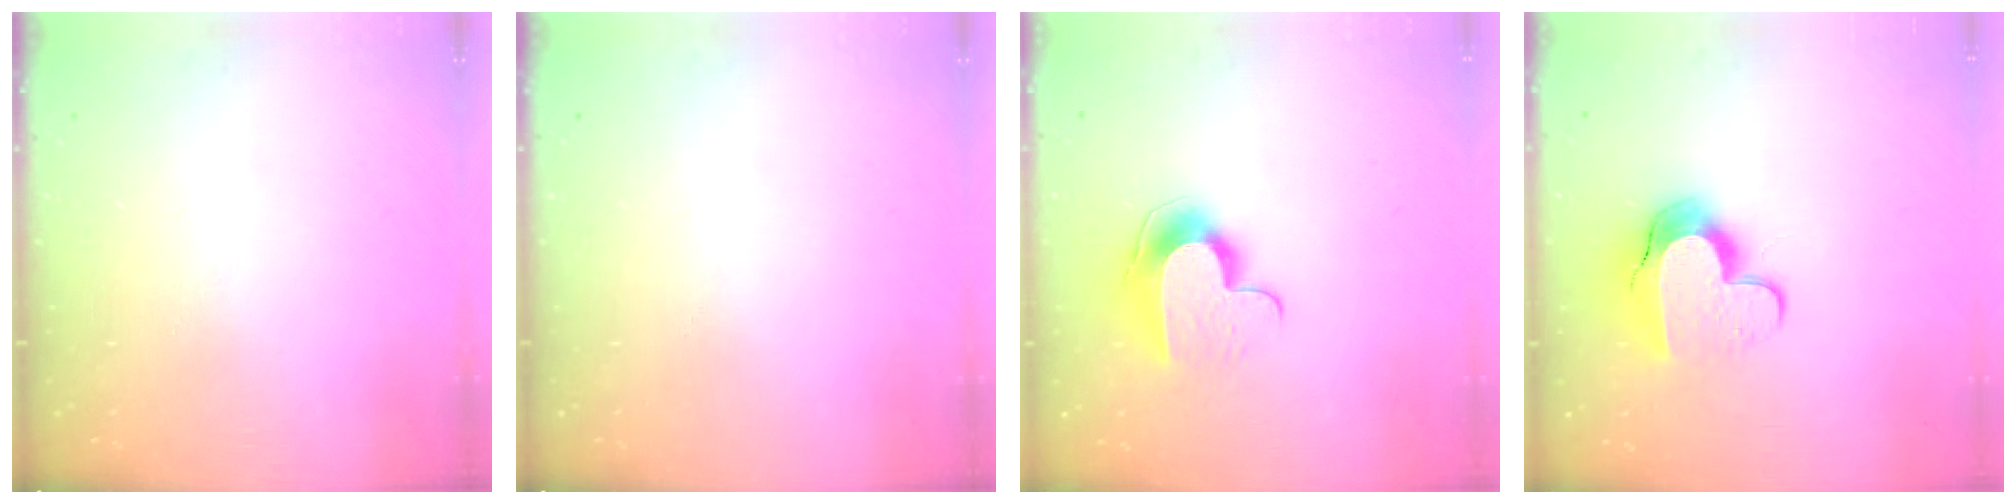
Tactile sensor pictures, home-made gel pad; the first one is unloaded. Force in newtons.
{"total": 0.0}
{"total": 10.4, "press": 10.4, "slide": 0.1}
{"total": 12.1, "press": 12.1, "slide": 0.9}